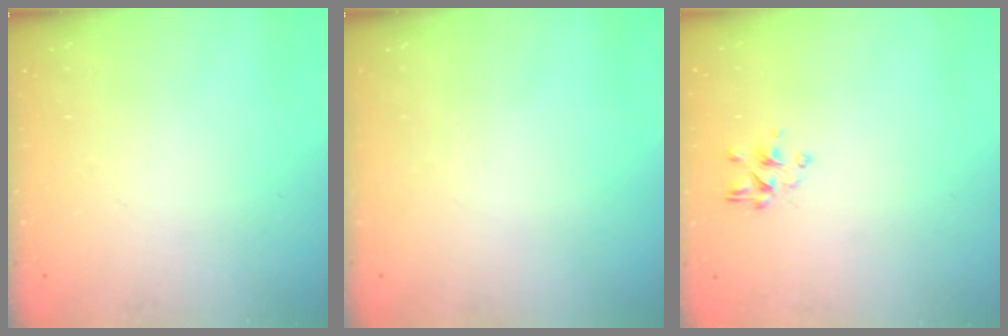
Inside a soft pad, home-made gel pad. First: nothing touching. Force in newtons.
{"total": 0.0}
{"total": 2.3, "press": 2.1, "slide": 0.9}